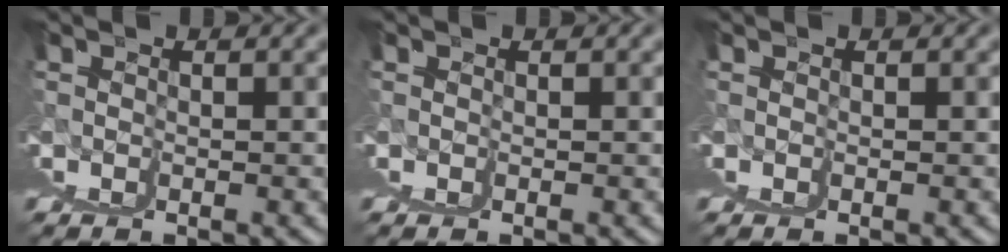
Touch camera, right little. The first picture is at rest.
{"total": 0.0}
{"total": 0.0}